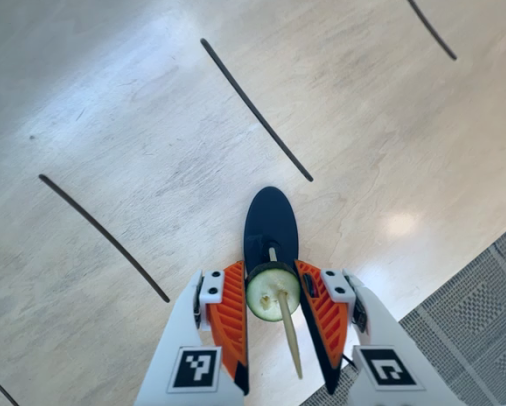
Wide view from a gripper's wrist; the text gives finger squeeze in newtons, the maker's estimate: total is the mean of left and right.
{"total": 9.6, "left": 9.5, "right": 9.7}